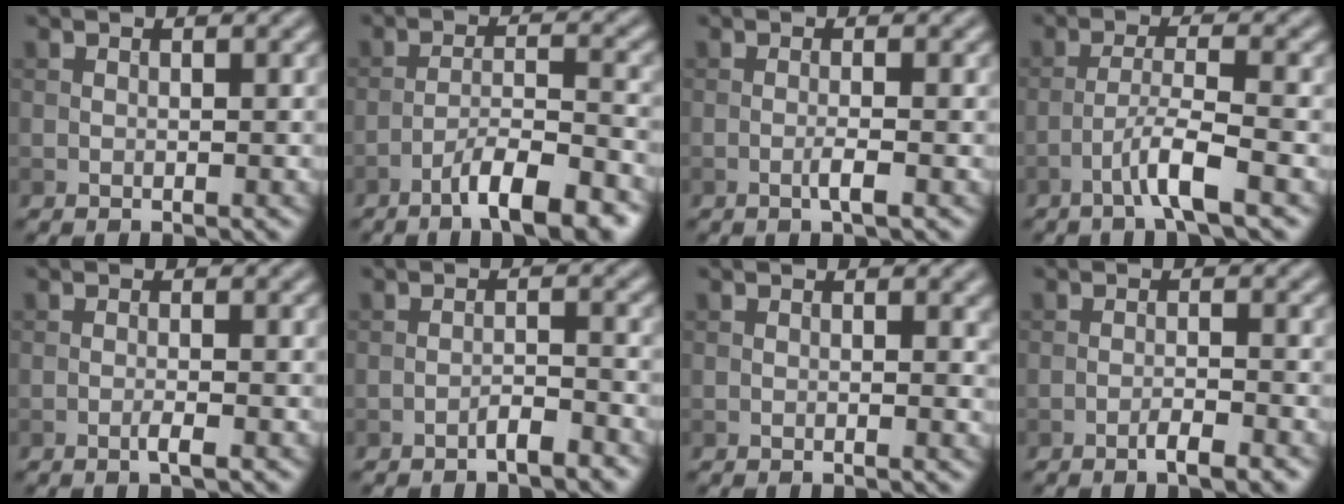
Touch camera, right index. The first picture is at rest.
{"total": 7.4, "force": [-5.1, 1.4, 5.2], "torque": [-0.079, 0.008, -0.082]}
{"total": 1.6, "force": [-0.5, 0.1, 1.5], "torque": [-0.026, 0.002, -0.015]}
{"total": 3.9, "force": [-2.2, 0.2, 3.2], "torque": [-0.058, 0.012, -0.050]}
{"total": 1.4, "force": [-0.6, 0.2, 1.2], "torque": [-0.019, 0.002, -0.015]}
{"total": 1.8, "force": [-1.4, 0.3, 1.1], "torque": [-0.016, 0.009, -0.026]}
{"total": 0.8, "force": [0.1, 0.1, 0.8], "torque": [-0.011, -0.003, 0.000]}
{"total": 2.2, "force": [-1.4, 0.3, 1.7], "torque": [-0.028, 0.003, -0.027]}